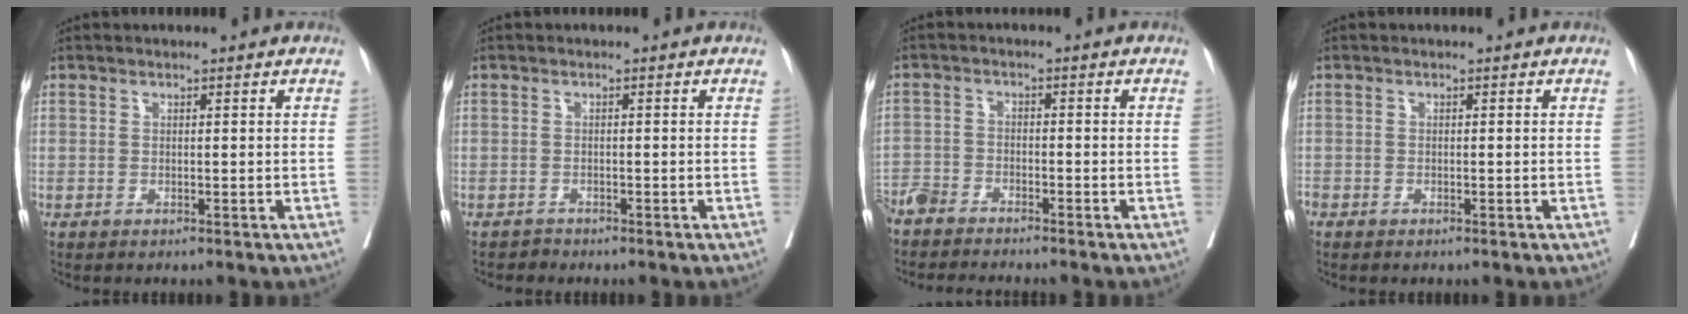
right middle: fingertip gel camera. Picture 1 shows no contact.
{"total": 0.9, "force": [-0.8, 0.2, -0.3], "torque": [0.000, -0.003, -0.016]}
{"total": 5.9, "force": [-5.7, 0.9, 1.4], "torque": [-0.015, -0.013, -0.101]}
{"total": 1.0, "force": [-0.8, 0.5, 0.3], "torque": [-0.012, -0.002, -0.017]}